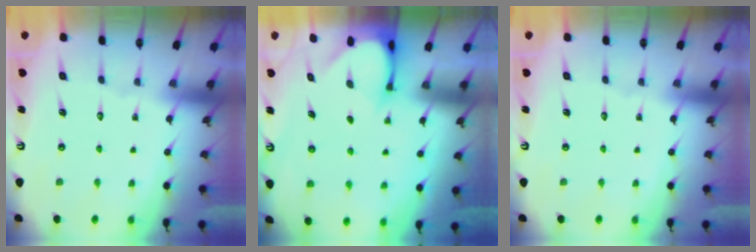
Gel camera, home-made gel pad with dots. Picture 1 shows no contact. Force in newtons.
{"total": 3.5, "press": 3.5, "slide": 0.2}
{"total": 0.0}